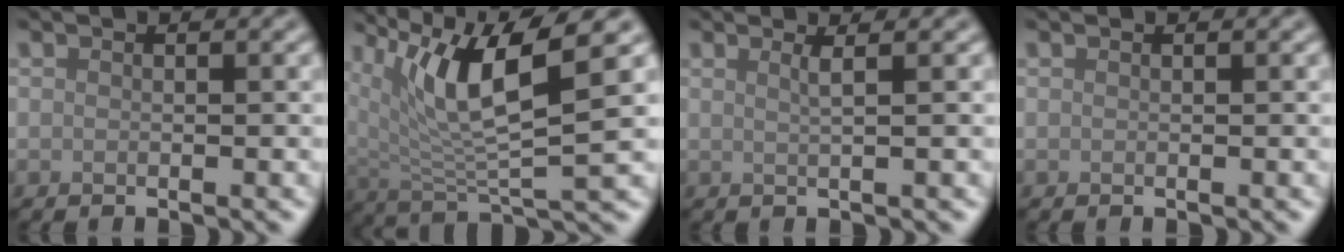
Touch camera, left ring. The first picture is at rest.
{"total": 8.0, "force": [3.7, 2.1, 6.8], "torque": [-0.132, -0.006, 0.068]}
{"total": 1.6, "force": [0.7, 0.6, 1.3], "torque": [-0.014, 0.002, 0.000]}
{"total": 0.0}